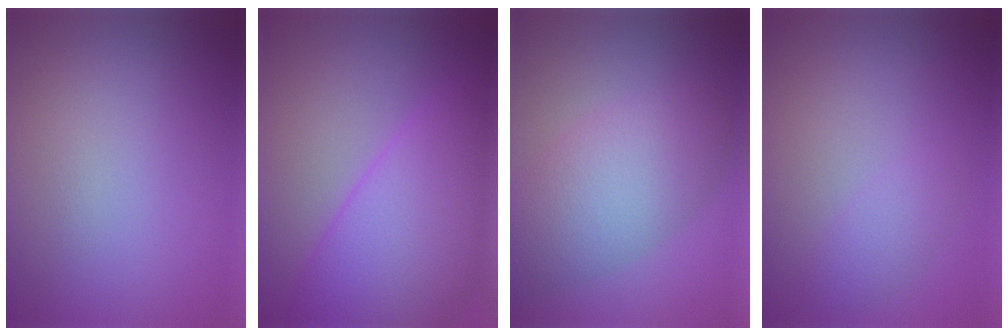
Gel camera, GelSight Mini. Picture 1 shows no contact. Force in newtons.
{"total": 11.0, "press": 11.0, "slide": 0.4}
{"total": 6.6, "press": 6.6, "slide": 0.4}
{"total": 1.6, "press": 1.6, "slide": 0.0}